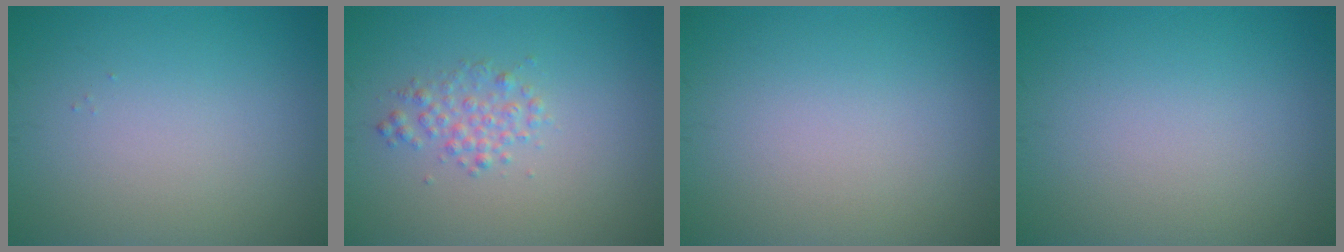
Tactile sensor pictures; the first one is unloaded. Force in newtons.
{"total": 1.9, "press": 1.9, "slide": 0.0}
{"total": 0.0}
{"total": 0.0}